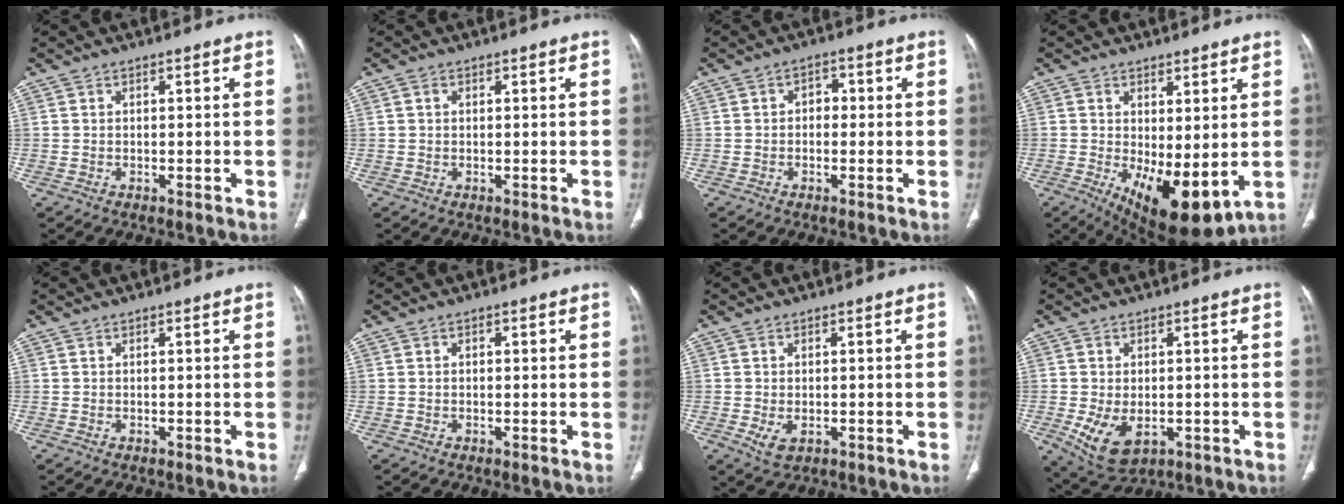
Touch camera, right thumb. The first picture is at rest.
{"total": 0.6, "force": [0.3, 0.5, 0.3], "torque": [-0.006, 0.002, 0.005]}
{"total": 2.8, "force": [-0.1, 2.1, 1.8], "torque": [-0.011, 0.011, -0.008]}
{"total": 12.1, "force": [-1.7, 4.9, 10.9], "torque": [-0.163, -0.026, -0.005]}
{"total": 0.0}
{"total": 0.6, "force": [0.1, 0.4, 0.4], "torque": [-0.007, 0.002, 0.001]}
{"total": 3.1, "force": [-0.8, 1.9, 2.3], "torque": [-0.047, -0.003, -0.005]}
{"total": 7.8, "force": [-1.9, 4.8, 5.9], "torque": [-0.107, -0.008, -0.014]}